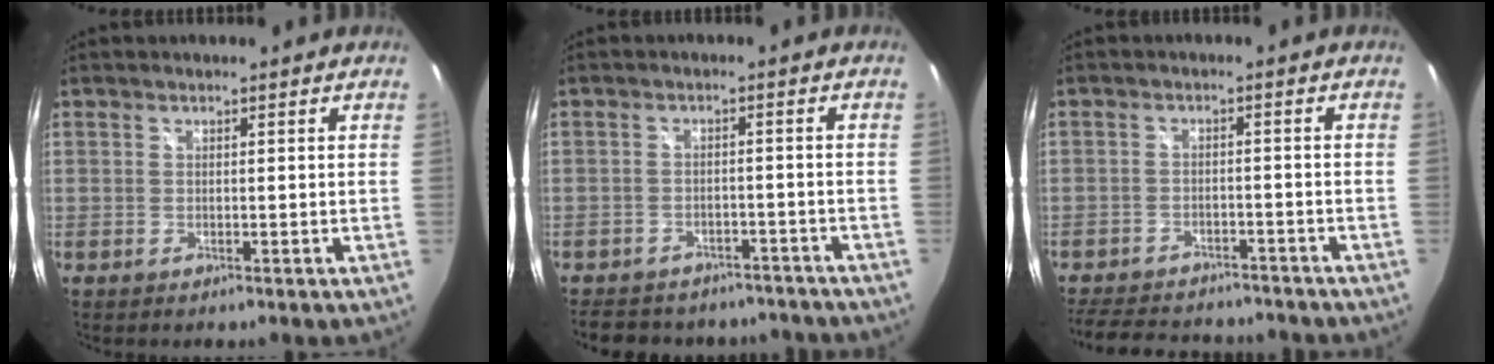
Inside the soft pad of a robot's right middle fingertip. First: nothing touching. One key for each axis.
{"total": 15.3, "fx": -12.7, "fy": 6.7, "fz": 5.2, "tx": -0.115, "ty": 0.012, "tz": -0.159}
{"total": 14.8, "fx": -12.5, "fy": 5.8, "fz": 5.4, "tx": -0.128, "ty": 0.014, "tz": -0.175}